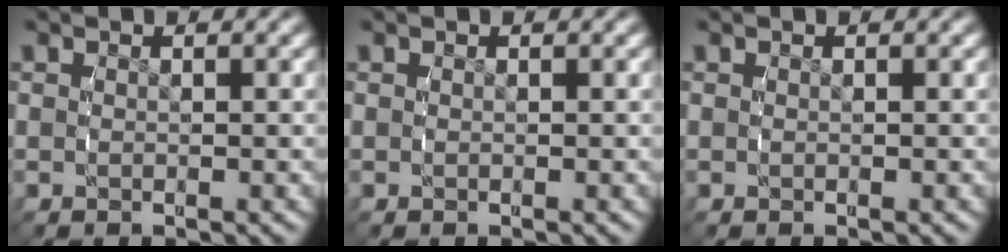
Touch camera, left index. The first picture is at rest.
{"total": 0.0}
{"total": 0.0}